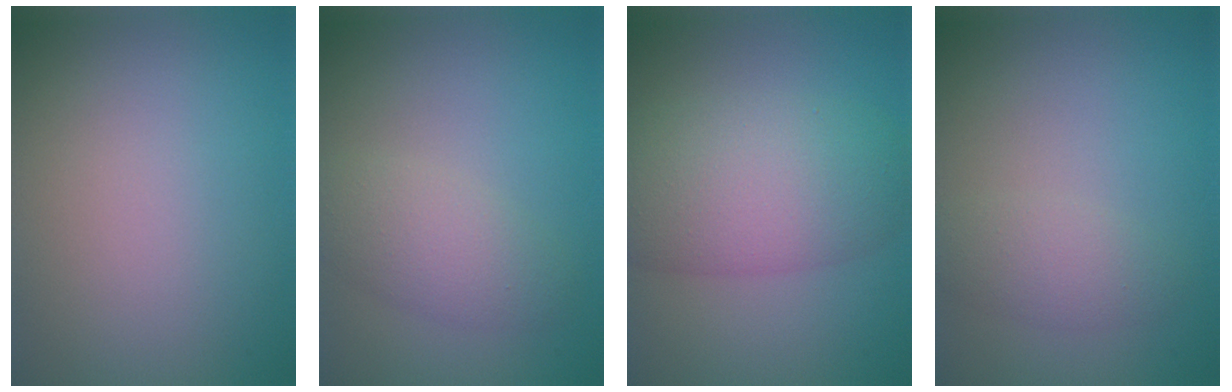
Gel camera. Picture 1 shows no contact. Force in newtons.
{"total": 3.1, "press": 3.1, "slide": 0.0}
{"total": 8.0, "press": 8.0, "slide": 0.2}
{"total": 2.1, "press": 2.1, "slide": 0.1}